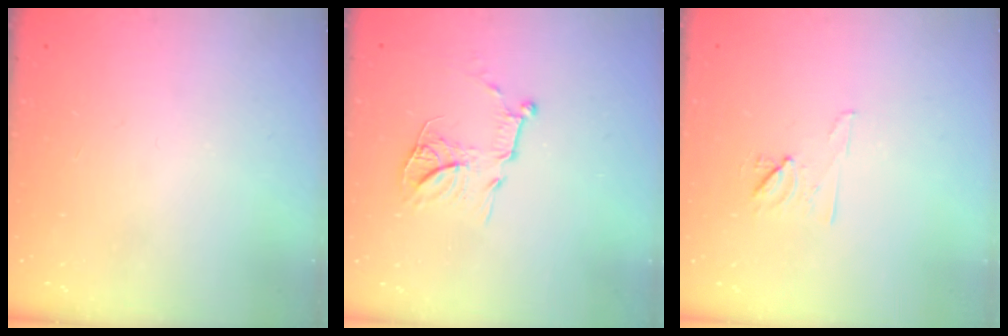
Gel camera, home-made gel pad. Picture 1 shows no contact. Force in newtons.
{"total": 12.1, "press": 12.1, "slide": 0.9}
{"total": 7.3, "press": 7.2, "slide": 1.3}